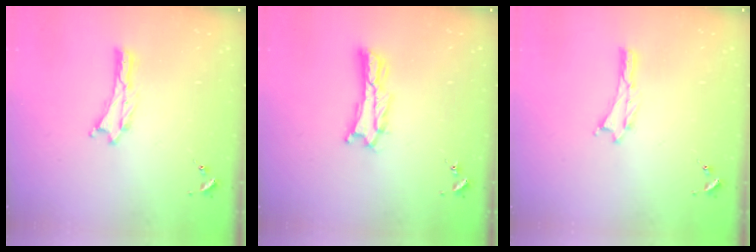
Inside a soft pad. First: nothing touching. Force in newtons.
{"total": 3.0, "press": 2.9, "slide": 0.4}
{"total": 0.0}